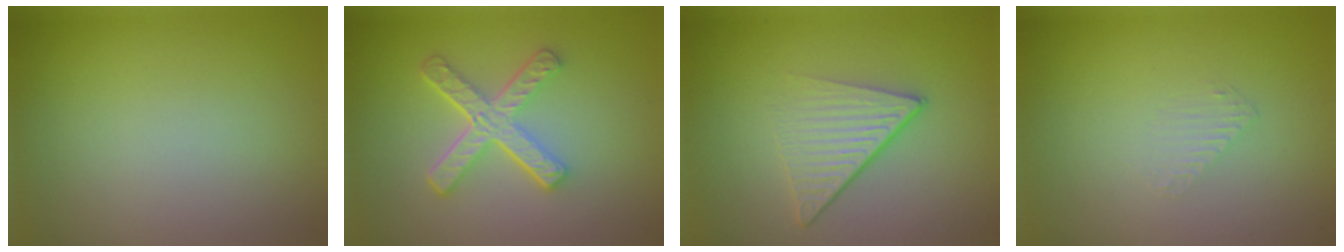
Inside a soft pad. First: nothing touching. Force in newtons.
{"total": 4.9, "press": 3.5, "slide": 3.4}
{"total": 4.6, "press": 2.8, "slide": 3.6}
{"total": 0.6, "press": 0.4, "slide": 0.5}